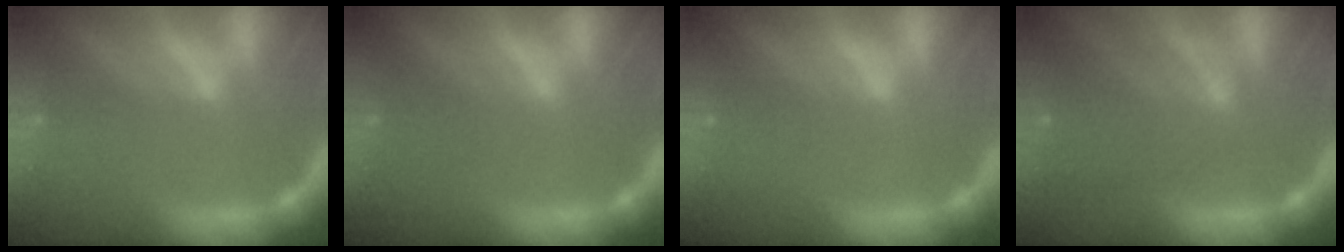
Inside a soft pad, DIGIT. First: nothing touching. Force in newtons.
{"total": 2.0}
{"total": 0.0}
{"total": 5.6}